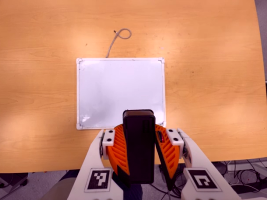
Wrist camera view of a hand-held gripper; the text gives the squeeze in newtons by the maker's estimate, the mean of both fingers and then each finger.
{"total": 10.3, "left": 9.8, "right": 10.9}